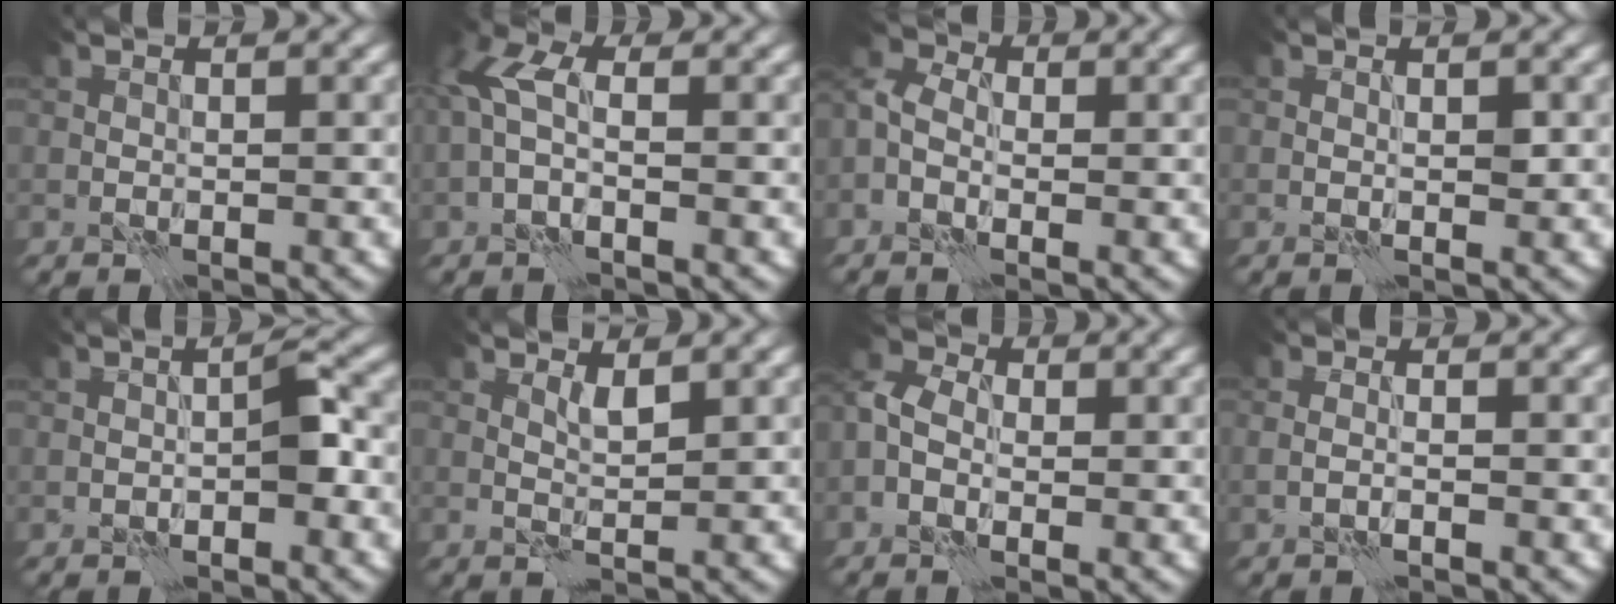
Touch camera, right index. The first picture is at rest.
{"total": 3.6, "force": [-0.1, 1.9, 3.0], "torque": [-0.074, 0.013, -0.015]}
{"total": 2.8, "force": [-0.8, 2.1, 1.7], "torque": [-0.037, 0.010, -0.025]}
{"total": 0.9, "force": [0.7, -0.2, 0.5], "torque": [-0.004, 0.000, 0.015]}
{"total": 1.9, "force": [-0.2, 0.2, 1.9], "torque": [-0.026, 0.009, -0.003]}
{"total": 1.6, "force": [1.4, -0.6, 0.5], "torque": [-0.010, -0.001, 0.027]}
{"total": 3.2, "force": [-0.5, 2.4, 2.0], "torque": [-0.042, 0.010, -0.019]}
{"total": 0.7, "force": [-0.5, -0.4, 0.3], "torque": [-0.007, 0.001, -0.017]}